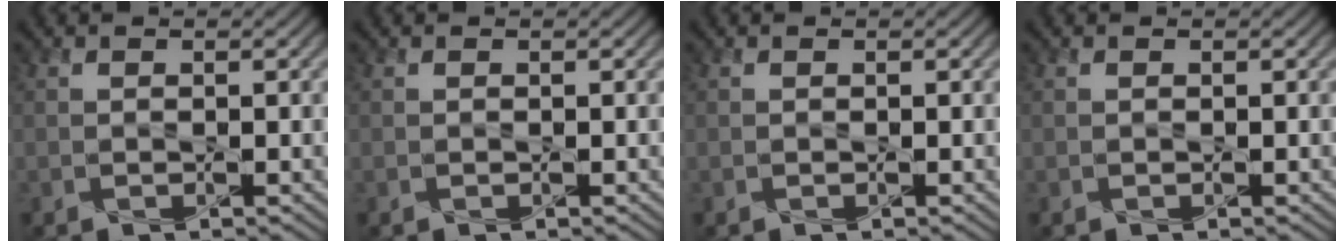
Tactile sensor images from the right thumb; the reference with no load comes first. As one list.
[{"total": 0.0}, {"total": 0.0}, {"total": 0.0}]